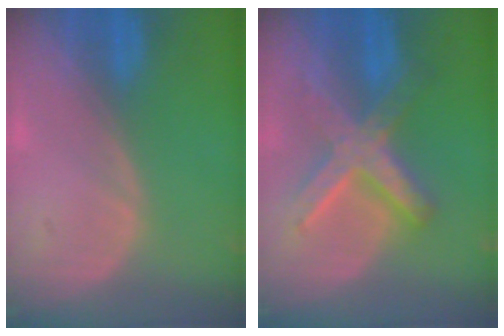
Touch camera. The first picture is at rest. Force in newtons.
{"total": 8.7, "press": 8.6, "slide": 0.8}